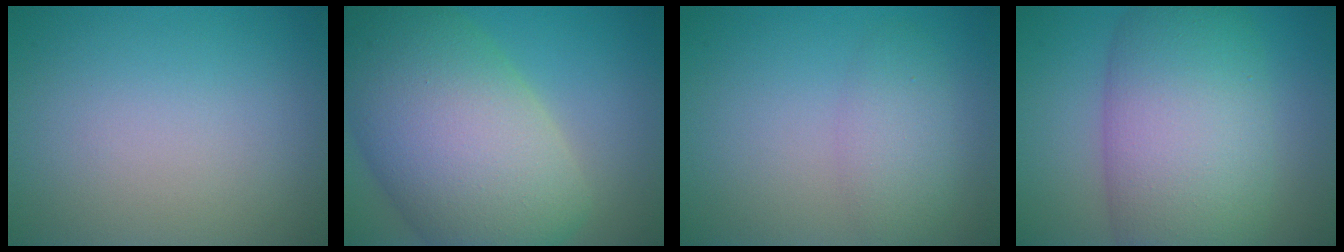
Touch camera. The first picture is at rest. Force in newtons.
{"total": 14.5, "press": 14.5, "slide": 0.7}
{"total": 2.8, "press": 2.8, "slide": 0.1}
{"total": 11.6, "press": 11.6, "slide": 0.5}